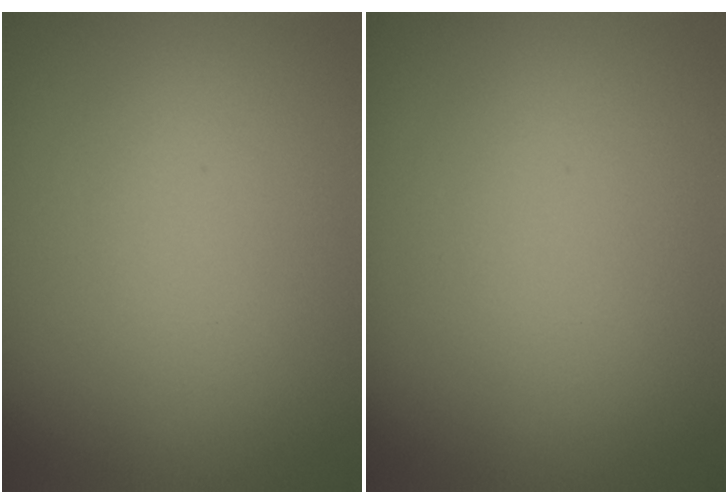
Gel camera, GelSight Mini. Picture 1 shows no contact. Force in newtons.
{"total": 0.0}